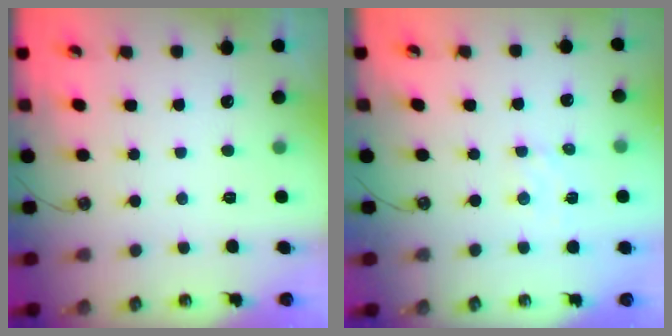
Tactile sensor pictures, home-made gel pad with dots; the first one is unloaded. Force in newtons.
{"total": 3.4, "press": 3.4, "slide": 0.5}